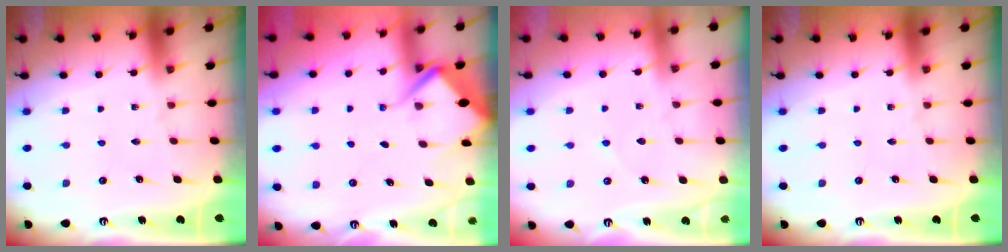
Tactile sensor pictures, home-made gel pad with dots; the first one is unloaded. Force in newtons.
{"total": 5.4, "press": 5.4, "slide": 0.4}
{"total": 2.5, "press": 2.5, "slide": 0.3}
{"total": 0.0}